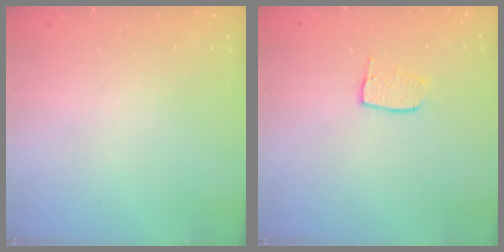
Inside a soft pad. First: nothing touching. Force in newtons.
{"total": 5.8, "press": 5.8, "slide": 0.4}